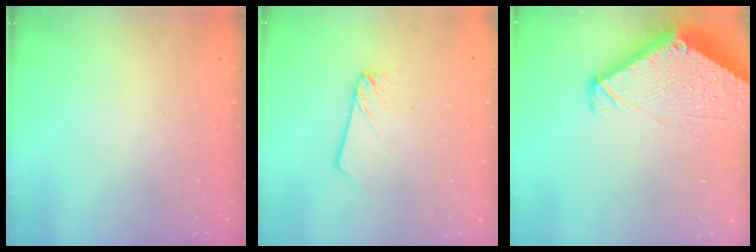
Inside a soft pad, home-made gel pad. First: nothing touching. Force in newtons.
{"total": 2.6, "press": 2.6, "slide": 0.2}
{"total": 6.9, "press": 6.9, "slide": 0.6}